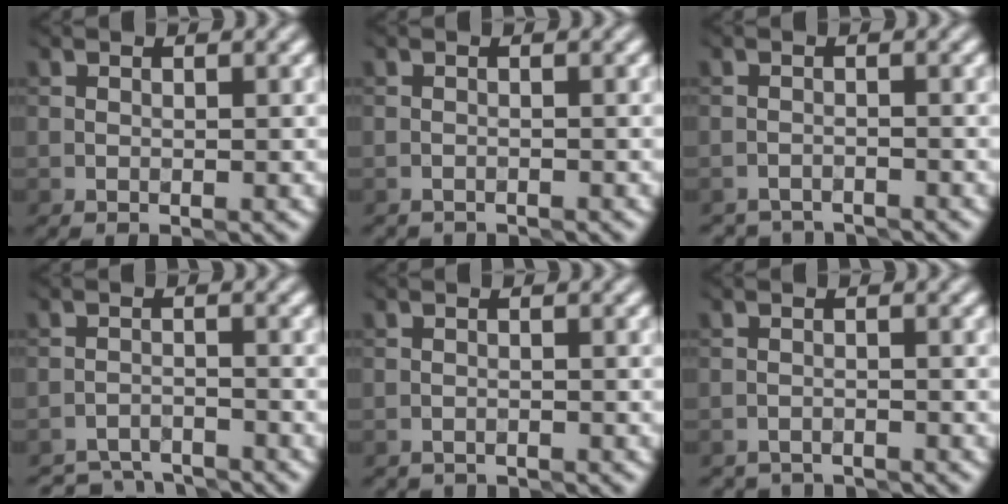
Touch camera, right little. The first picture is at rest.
{"total": 1.2, "force": [-1.1, -0.1, -0.4], "torque": [0.010, -0.002, -0.021]}
{"total": 3.0, "force": [-3.0, 0.2, -0.4], "torque": [0.010, -0.011, -0.054]}
{"total": 4.6, "force": [-4.6, 0.4, 0.1], "torque": [-0.003, -0.015, -0.079]}
{"total": 1.6, "force": [-1.5, -0.1, -0.5], "torque": [0.012, -0.004, -0.029]}
{"total": 2.7, "force": [-2.6, 0.1, -0.5], "torque": [0.012, -0.009, -0.048]}